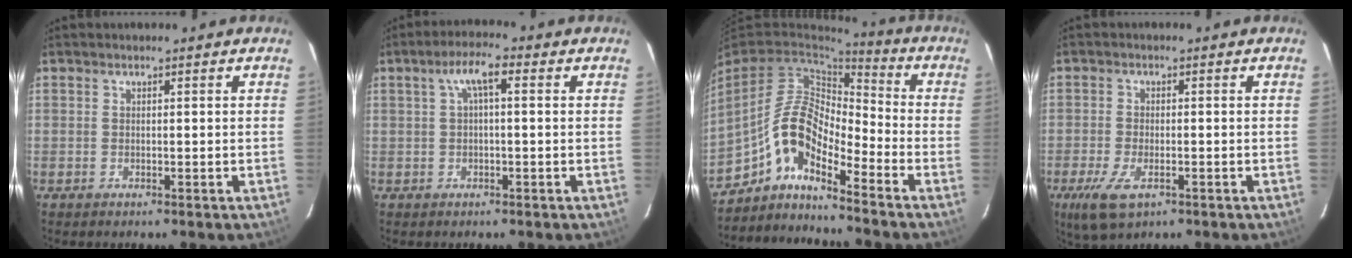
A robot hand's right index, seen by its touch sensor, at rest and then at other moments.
{"total": 4.4, "force": [0.9, 1.2, 4.1], "torque": [-0.079, 0.014, 0.018]}
{"total": 9.2, "force": [-5.8, 3.1, 6.5], "torque": [-0.123, 0.019, -0.122]}
{"total": 7.1, "force": [-3.5, 3.2, 5.3], "torque": [-0.122, -0.018, -0.063]}